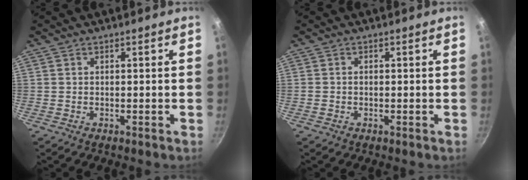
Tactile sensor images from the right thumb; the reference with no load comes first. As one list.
[{"total": 0.8, "force": [-0.2, 0.7, 0.3], "torque": [-0.004, 0.002, -0.004]}]